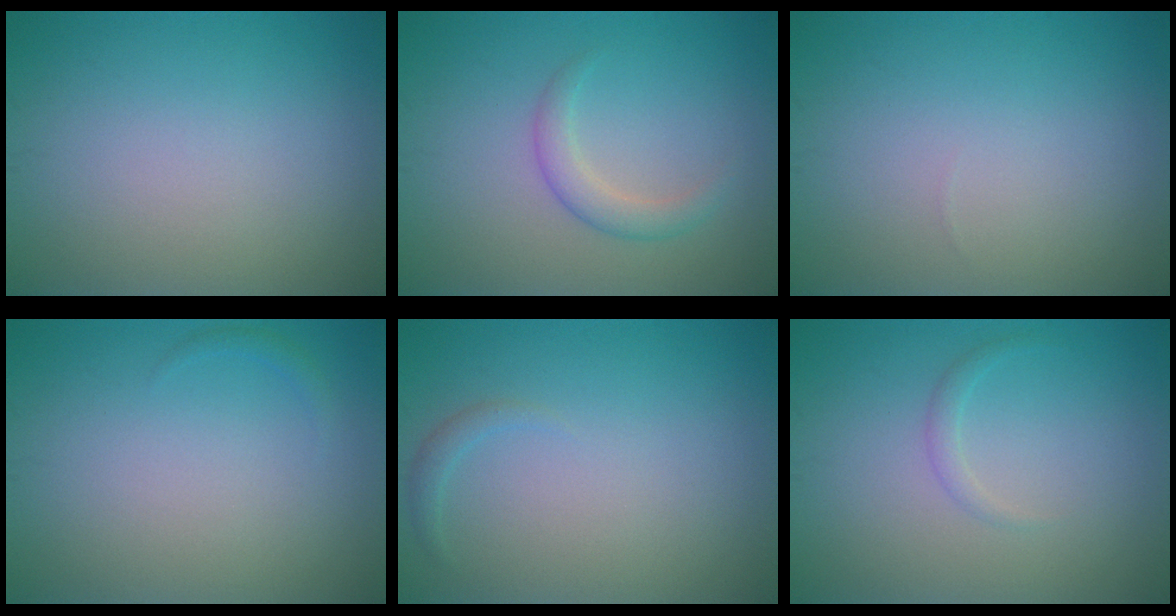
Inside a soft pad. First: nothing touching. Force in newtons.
{"total": 2.0, "press": 2.0, "slide": 0.1}
{"total": 0.0}
{"total": 0.6, "press": 0.6, "slide": 0.1}
{"total": 0.8, "press": 0.8, "slide": 0.1}
{"total": 1.0, "press": 1.0, "slide": 0.1}